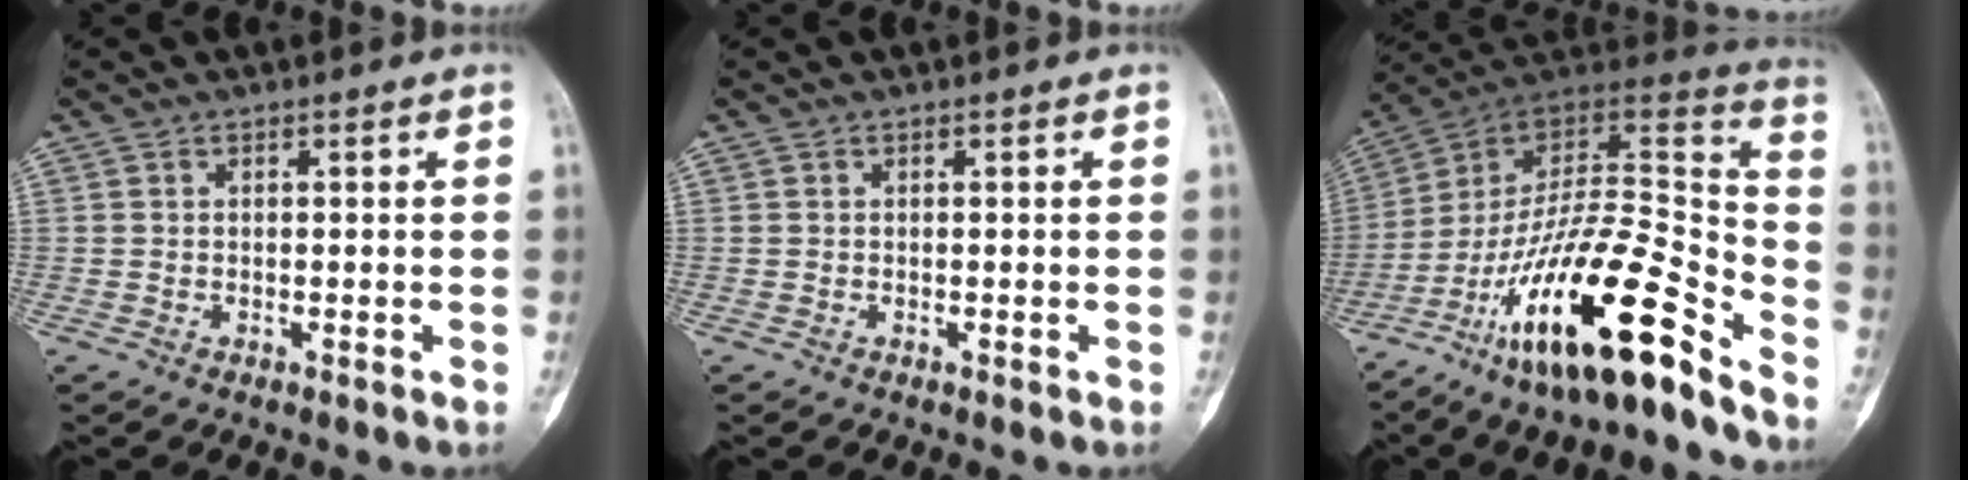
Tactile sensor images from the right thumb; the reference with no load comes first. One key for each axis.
{"total": 0.0}
{"total": 25.4, "fx": -16.2, "fy": 5.6, "fz": 18.8, "tx": -0.300, "ty": 0.082, "tz": -0.272}